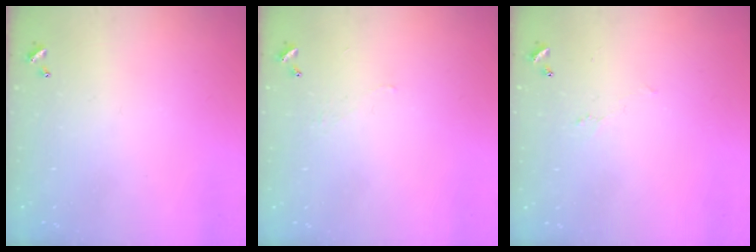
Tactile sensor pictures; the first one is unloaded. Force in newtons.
{"total": 2.2, "press": 2.2, "slide": 0.5}
{"total": 0.8, "press": 0.5, "slide": 0.6}